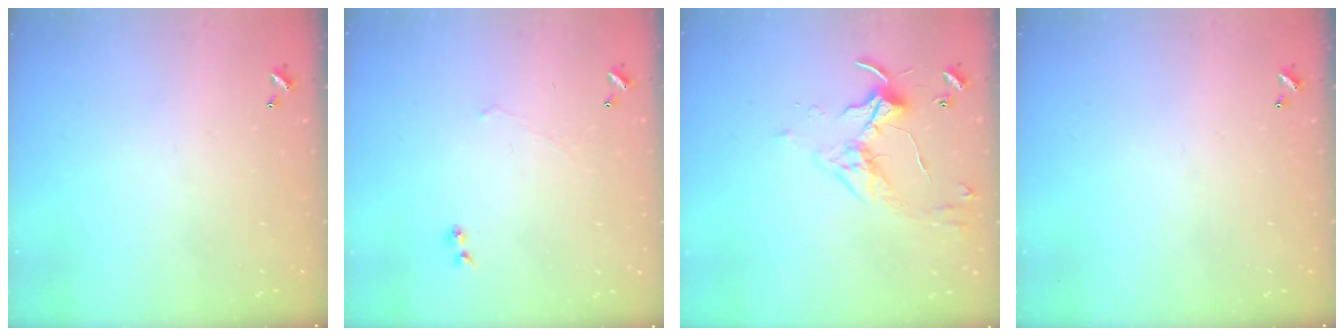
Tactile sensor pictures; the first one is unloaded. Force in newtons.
{"total": 1.6, "press": 1.5, "slide": 0.6}
{"total": 3.4, "press": 3.3, "slide": 0.7}
{"total": 0.0}